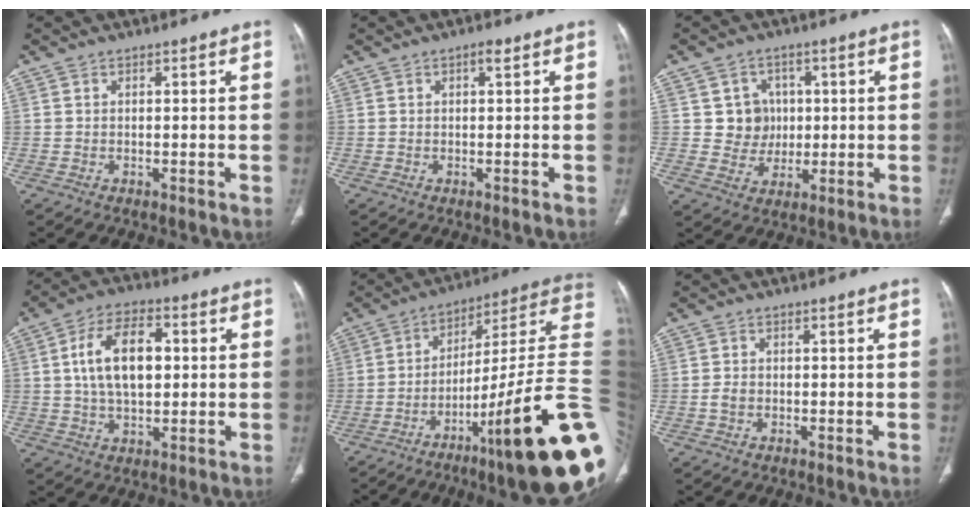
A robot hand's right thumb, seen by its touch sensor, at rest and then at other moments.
{"total": 1.3, "force": [0.3, 0.1, 1.2], "torque": [-0.024, 0.002, 0.004]}
{"total": 6.3, "force": [1.0, 6.1, 1.2], "torque": [0.017, 0.005, 0.018]}
{"total": 12.2, "force": [1.7, 6.9, 9.9], "torque": [-0.166, 0.009, 0.028]}
{"total": 28.5, "force": [-8.2, 3.4, 27.1], "torque": [-0.300, 0.058, -0.126]}
{"total": 1.5, "force": [-0.4, 1.1, 0.9], "torque": [-0.019, 0.004, -0.008]}